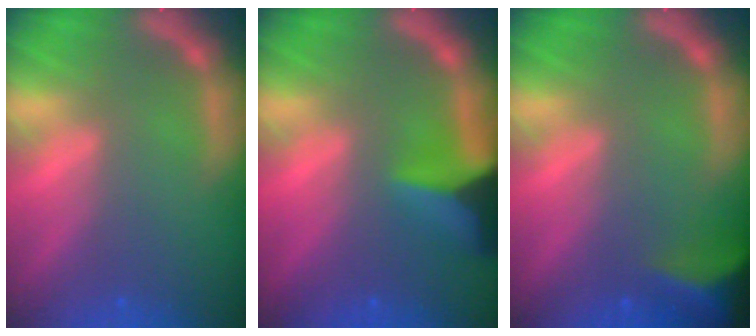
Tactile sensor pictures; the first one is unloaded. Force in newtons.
{"total": 7.0}
{"total": 7.0}